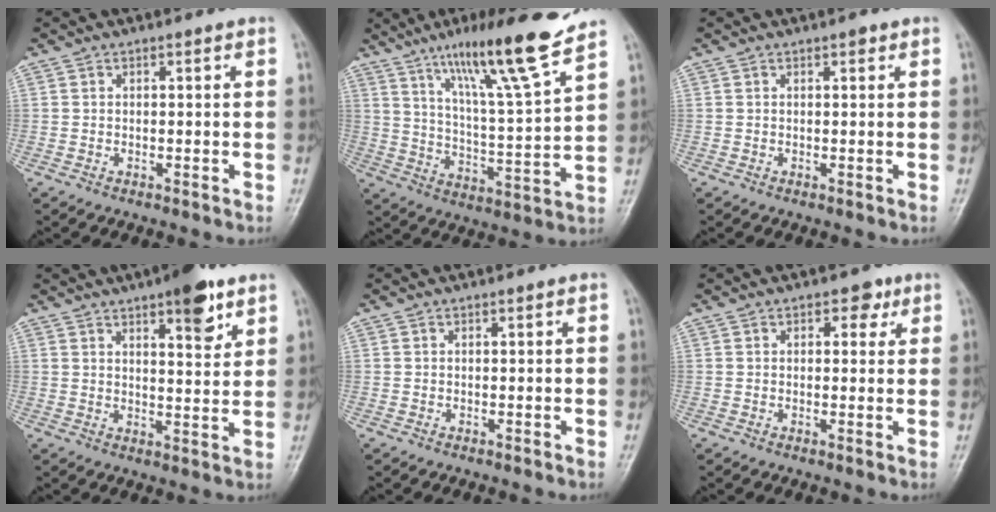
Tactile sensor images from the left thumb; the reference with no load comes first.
{"total": 16.8, "force": [12.1, 0.5, 11.7], "torque": [-0.179, -0.069, 0.200]}
{"total": 0.9, "force": [0.6, 0.4, 0.6], "torque": [-0.006, -0.001, 0.005]}
{"total": 8.9, "force": [5.4, 2.9, 6.4], "torque": [-0.072, -0.028, 0.074]}
{"total": 0.0}
{"total": 3.3, "force": [1.6, 2.2, 1.9], "torque": [-0.002, -0.003, 0.016]}